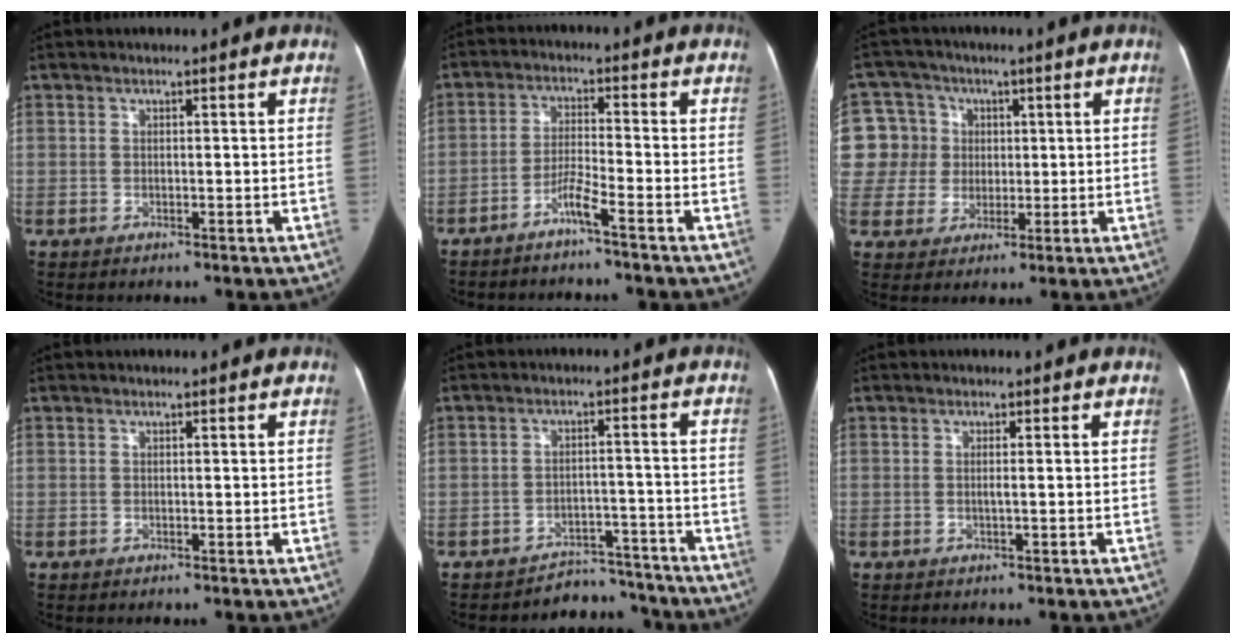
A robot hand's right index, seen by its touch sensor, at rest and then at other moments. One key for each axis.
{"total": 3.9, "fx": -3.1, "fy": -0.5, "fz": 2.4, "tx": -0.052, "ty": -0.002, "tz": -0.064}
{"total": 11.1, "fx": 2.2, "fy": 10.7, "fz": 2.0, "tx": -0.066, "ty": 0.048, "tz": 0.055}
{"total": 0.0}
{"total": 6.9, "fx": -6.2, "fy": 2.5, "fz": -1.5, "tx": 0.039, "ty": 0.052, "tz": -0.085}
{"total": 0.9, "fx": -0.1, "fy": -0.1, "fz": 0.9, "tx": -0.018, "ty": 0.001, "tz": -0.004}